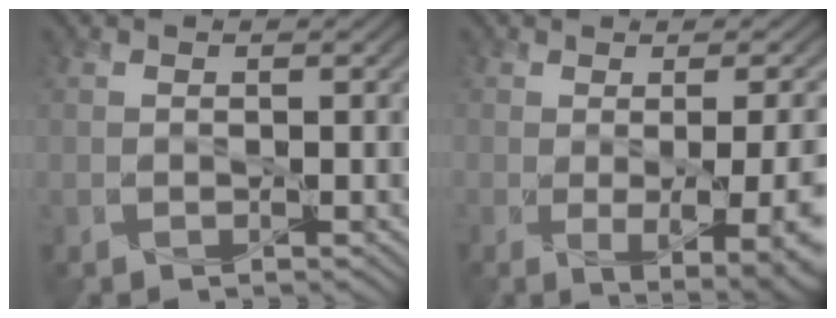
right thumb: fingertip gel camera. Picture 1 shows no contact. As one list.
[{"total": 9.4, "force": [-1.6, 3.9, 8.4], "torque": [-0.088, -0.022, 0.006]}]